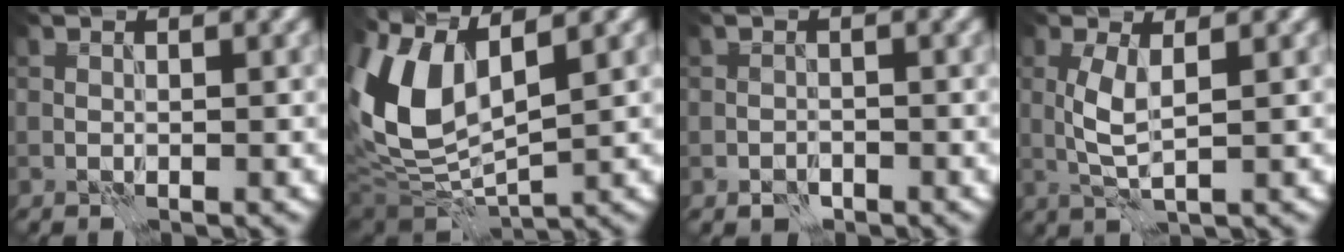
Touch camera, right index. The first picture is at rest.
{"total": 9.5, "force": [2.7, 5.0, 7.7], "torque": [-0.184, -0.003, 0.049]}
{"total": 1.5, "force": [-1.0, 1.0, 0.5], "torque": [-0.007, 0.001, -0.020]}
{"total": 3.0, "force": [0.5, 0.6, 2.9], "torque": [-0.066, 0.002, 0.010]}